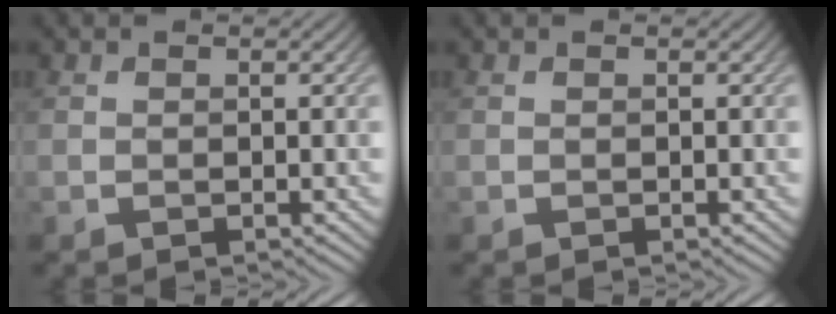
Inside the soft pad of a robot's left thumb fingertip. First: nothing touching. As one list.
[{"total": 0.0}]